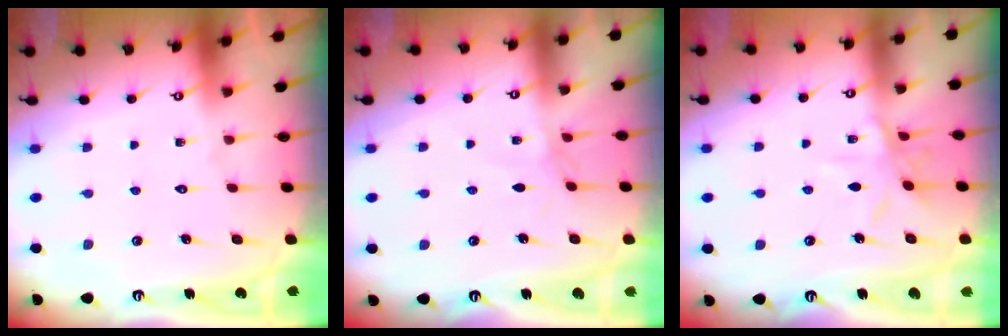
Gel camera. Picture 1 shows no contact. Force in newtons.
{"total": 1.8, "press": 1.8, "slide": 0.3}
{"total": 8.0, "press": 8.0, "slide": 0.7}